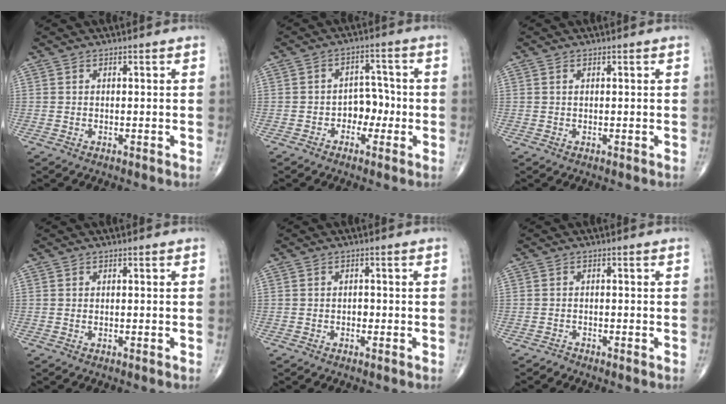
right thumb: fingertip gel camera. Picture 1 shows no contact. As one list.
[{"total": 4.9, "force": [-1.5, 3.7, 2.9], "torque": [-0.010, 0.024, -0.032]}, {"total": 0.0}, {"total": 0.0}, {"total": 1.4, "force": [-0.4, 1.0, 0.9], "torque": [-0.005, 0.005, -0.010]}, {"total": 0.7, "force": [-0.7, 0.0, -0.1], "torque": [0.004, -0.004, -0.017]}]